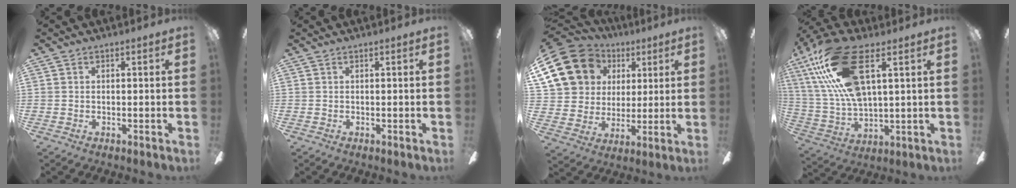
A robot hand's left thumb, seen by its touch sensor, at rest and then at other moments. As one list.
[{"total": 0.0}, {"total": 18.8, "force": [8.2, 15.4, 7.0], "torque": [-0.145, -0.030, 0.168]}, {"total": 21.7, "force": [10.3, 8.9, 16.9], "torque": [-0.368, -0.024, 0.174]}]